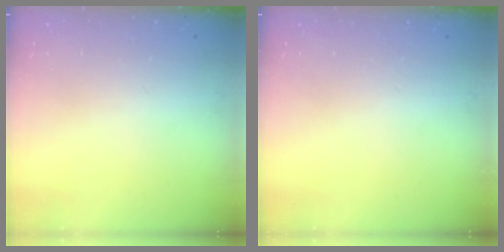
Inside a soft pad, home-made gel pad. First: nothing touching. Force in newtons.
{"total": 0.0}